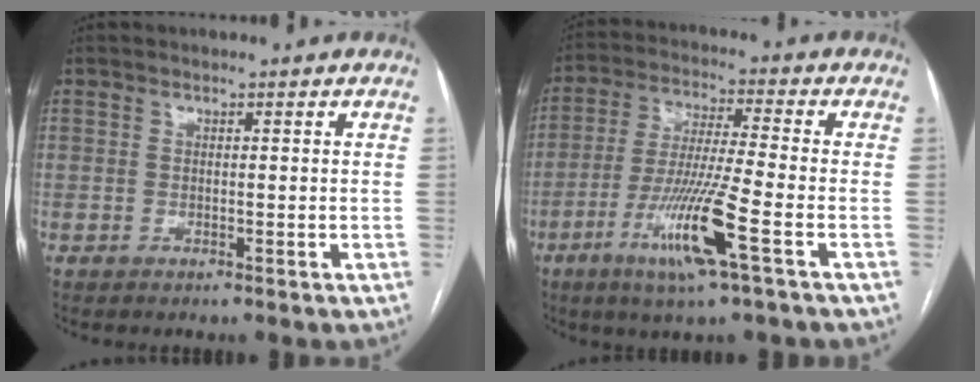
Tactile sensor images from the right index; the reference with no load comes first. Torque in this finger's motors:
{"motor_torque": [1.97, -0.17, 0.91, 0.21]}